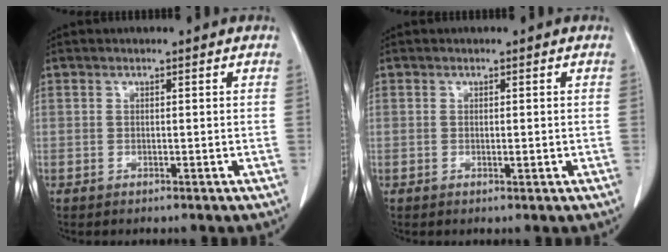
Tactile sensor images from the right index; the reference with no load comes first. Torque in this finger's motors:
{"motor_torque": [-0.40, 0.60, -0.04, -0.01]}